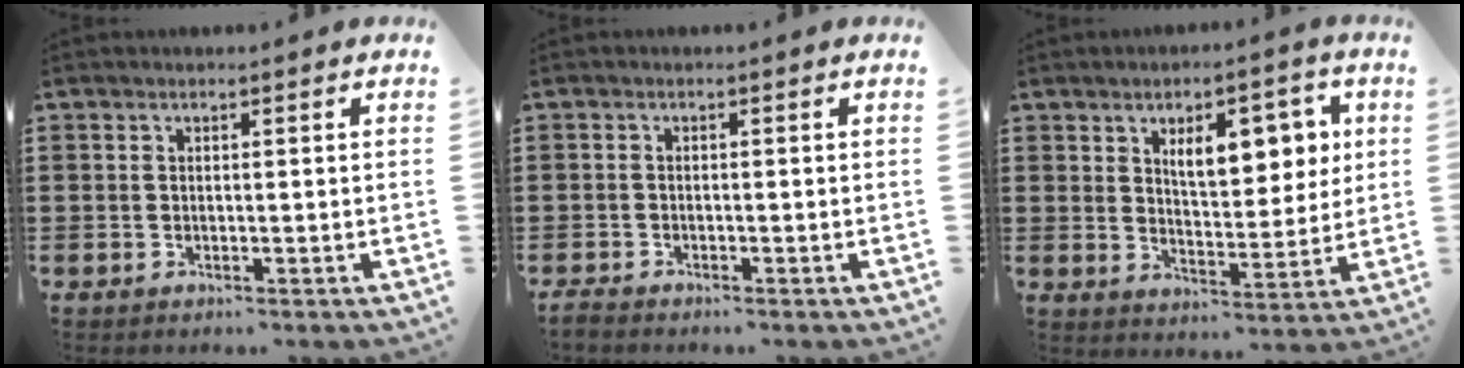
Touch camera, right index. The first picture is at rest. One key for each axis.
{"total": 1.2, "fx": -1.2, "fy": 0.1, "fz": 0.1, "tx": -0.004, "ty": -0.001, "tz": -0.024}
{"total": 8.3, "fx": 3.3, "fy": 4.0, "fz": 6.4, "tx": -0.098, "ty": -0.001, "tz": 0.049}